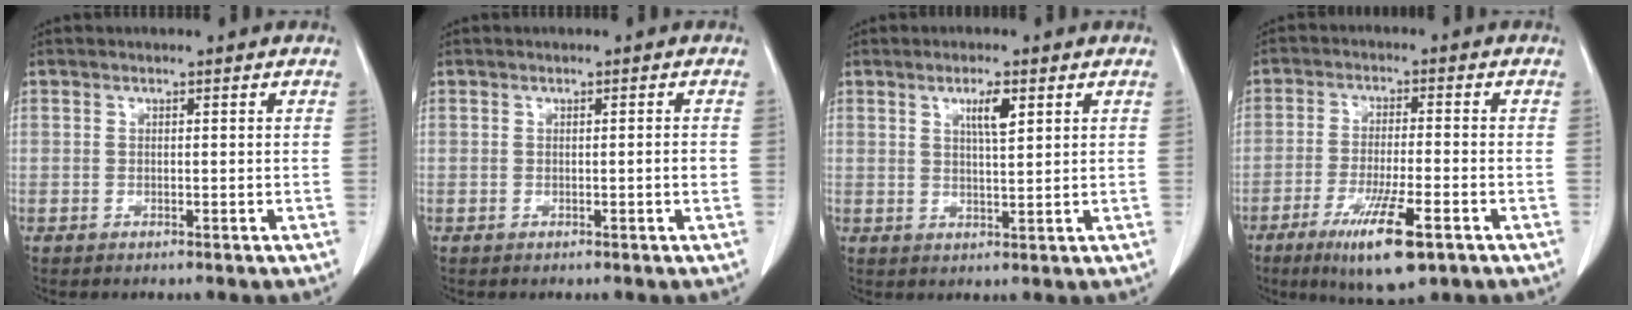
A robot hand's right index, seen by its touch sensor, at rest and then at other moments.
{"total": 1.0, "force": [-0.2, -0.1, 1.0], "torque": [-0.014, -0.001, 0.000]}
{"total": 3.6, "force": [1.7, 0.5, 3.2], "torque": [-0.055, -0.001, 0.030]}
{"total": 10.6, "force": [-5.7, 1.5, 8.8], "torque": [-0.158, -0.024, -0.090]}